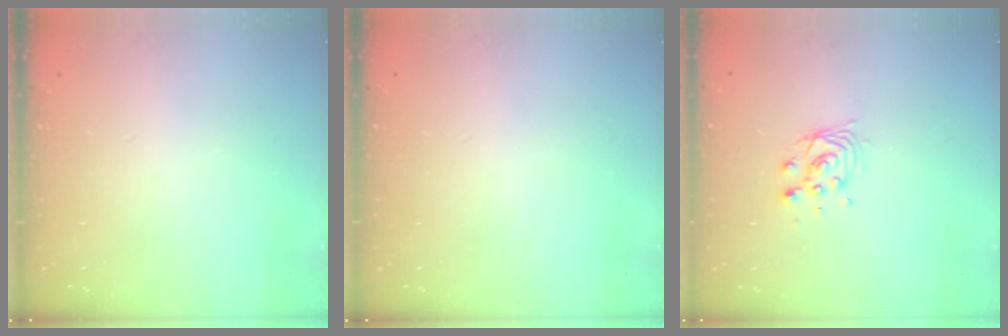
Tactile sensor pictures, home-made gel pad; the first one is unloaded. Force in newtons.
{"total": 0.0}
{"total": 6.7, "press": 6.7, "slide": 0.5}